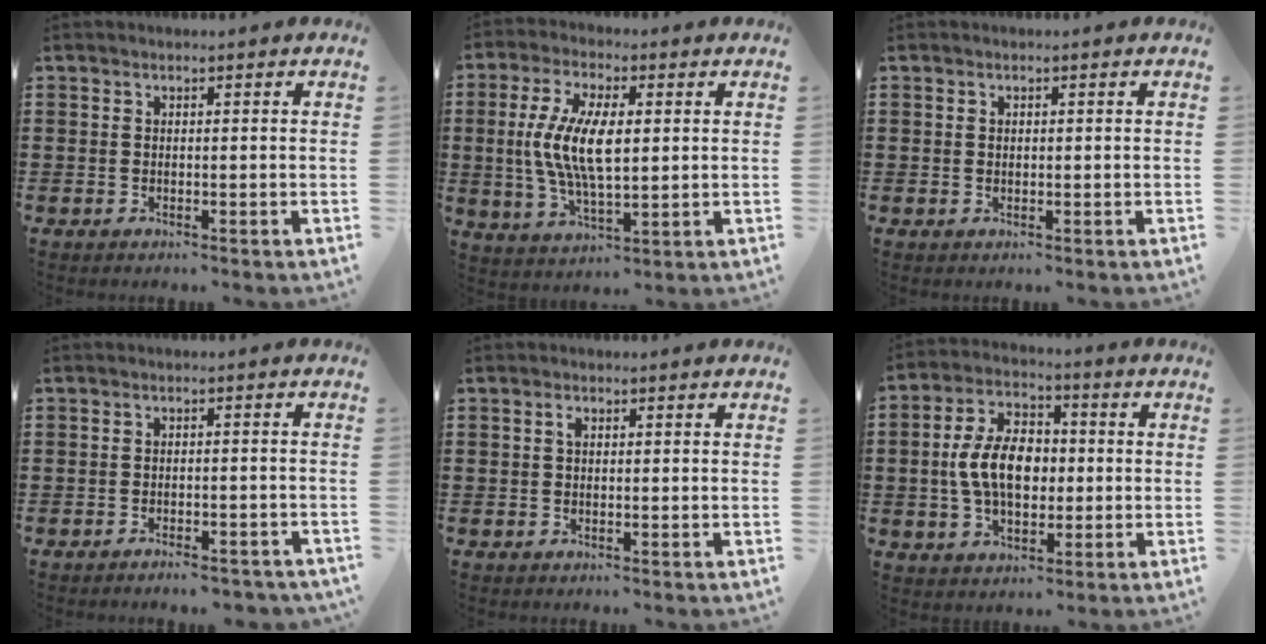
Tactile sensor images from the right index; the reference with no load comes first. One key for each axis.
{"total": 10.1, "fx": 0.6, "fy": 4.2, "fz": 9.2, "tx": -0.198, "ty": 0.003, "tz": 0.006}
{"total": 0.5, "fx": 0.2, "fy": 0.5, "fz": 0.1, "tx": -0.004, "ty": 0.003, "tz": 0.004}
{"total": 2.4, "fx": -2.3, "fy": 0.2, "fz": 0.5, "tx": -0.012, "ty": 0.002, "tz": -0.047}
{"total": 1.1, "fx": 0.3, "fy": 0.6, "fz": 0.9, "tx": -0.019, "ty": 0.005, "tz": 0.004}
{"total": 9.5, "fx": -0.3, "fy": 6.2, "fz": 7.2, "tx": -0.173, "ty": 0.011, "tz": -0.013}